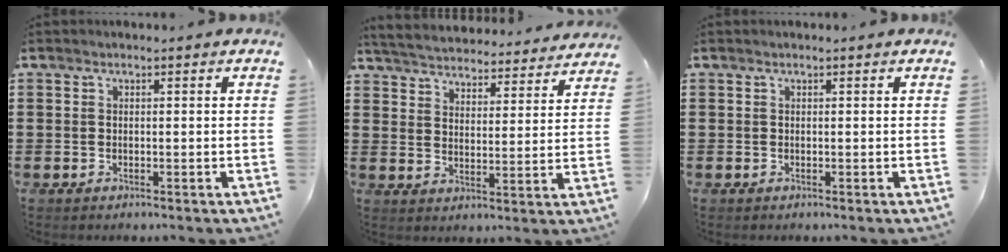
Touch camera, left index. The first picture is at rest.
{"total": 4.6, "force": [4.6, -0.1, 0.1], "torque": [-0.027, -0.034, 0.076]}
{"total": 0.0}